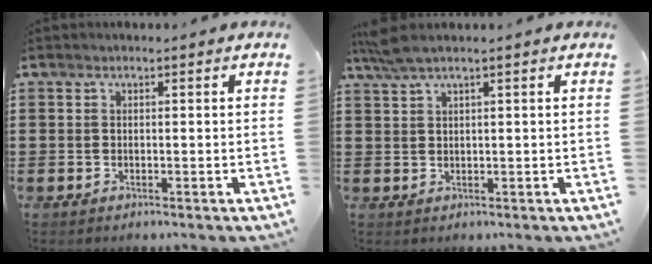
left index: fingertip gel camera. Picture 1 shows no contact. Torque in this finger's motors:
{"motor_torque": [0.46, -0.22, 0.39, 0.11]}